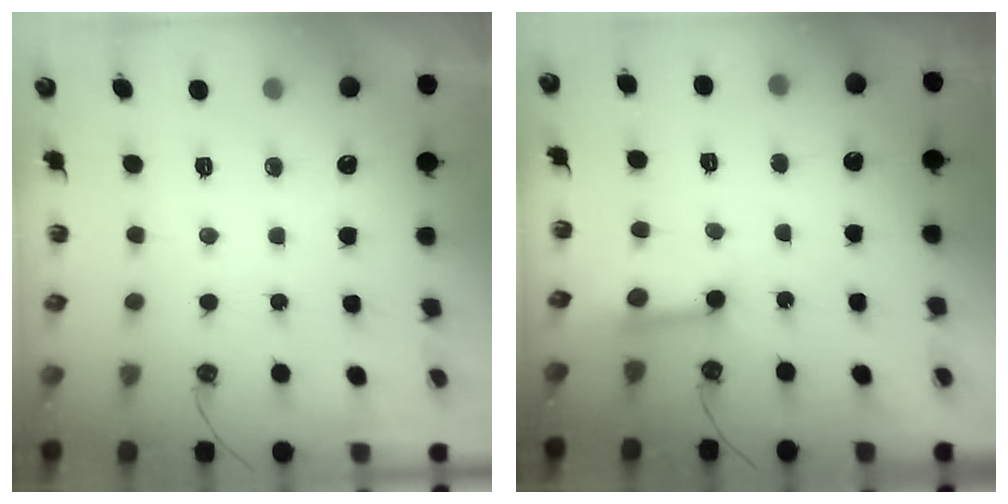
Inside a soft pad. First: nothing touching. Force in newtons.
{"total": 8.6, "press": 8.5, "slide": 0.9}